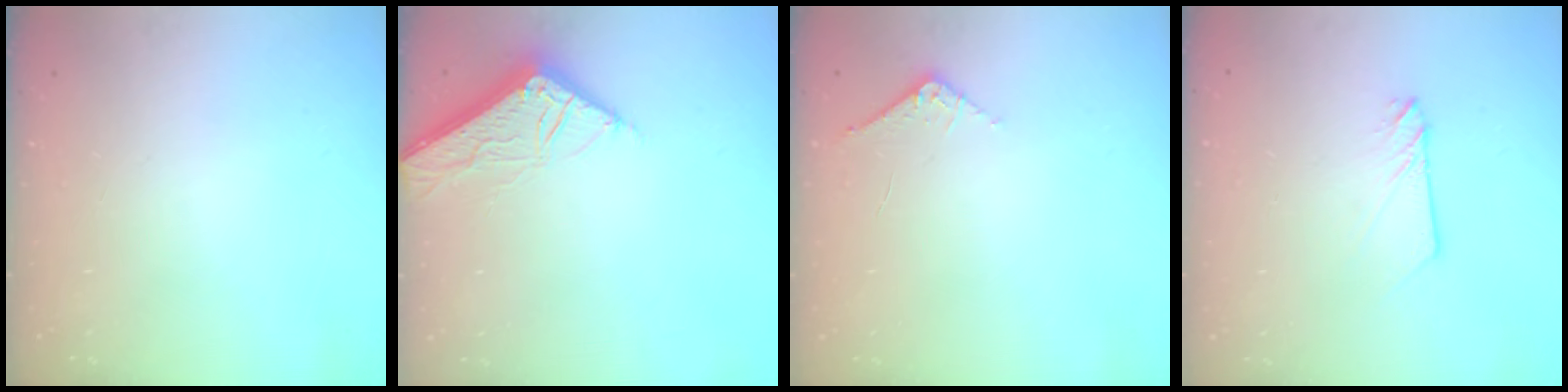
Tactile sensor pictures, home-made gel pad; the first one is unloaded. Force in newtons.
{"total": 7.0, "press": 6.9, "slide": 0.4}
{"total": 6.1, "press": 6.1, "slide": 0.5}
{"total": 2.9, "press": 2.9, "slide": 0.4}